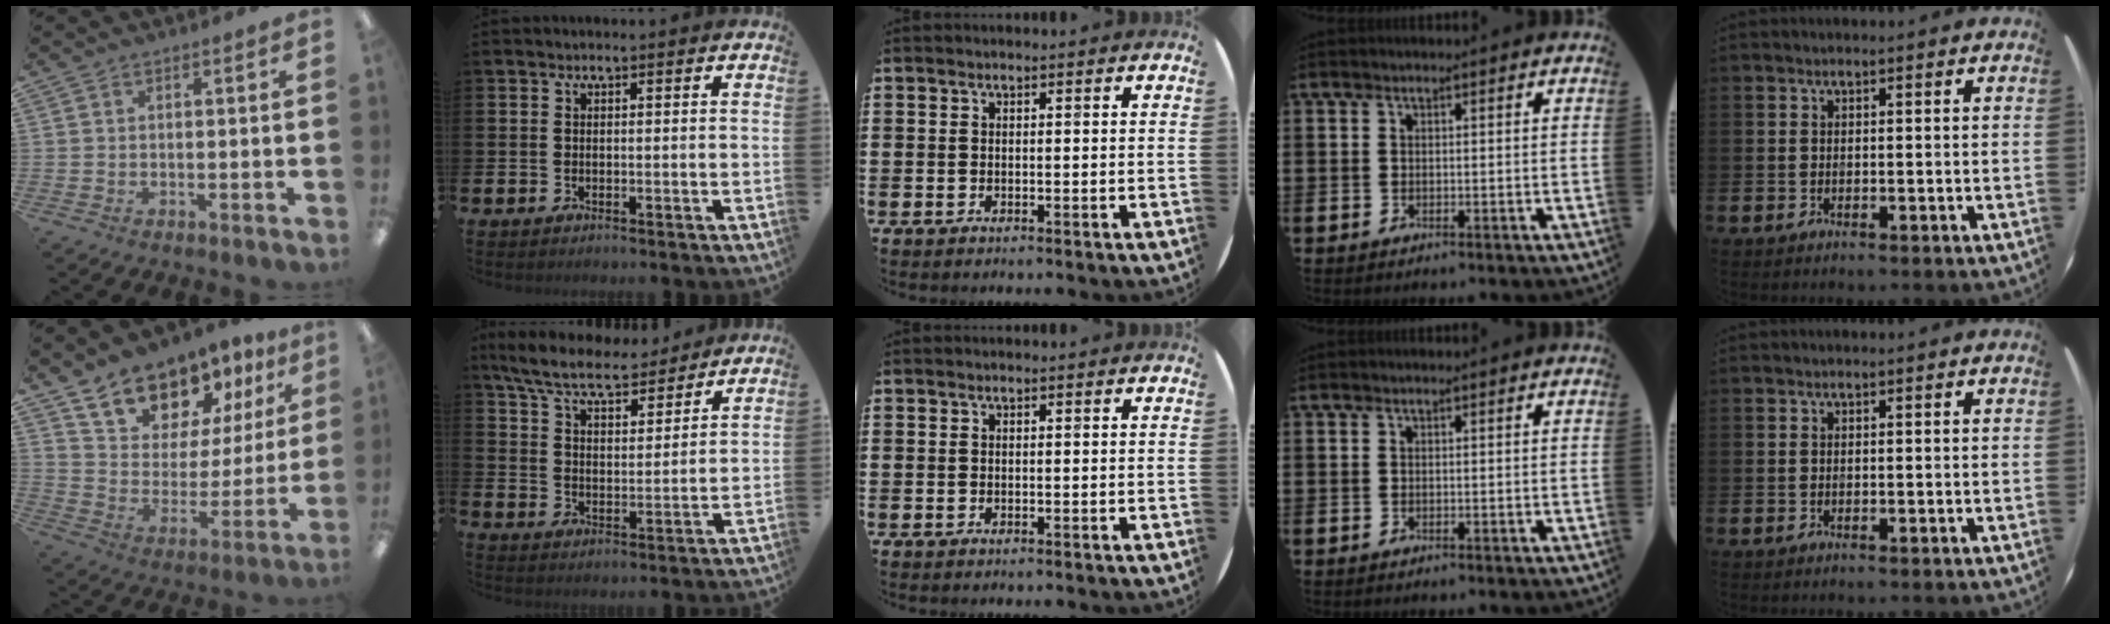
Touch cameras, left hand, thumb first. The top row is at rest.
{"thumb": {"total": 14.3, "force": [12.0, 7.1, 3.2], "torque": [-0.082, -0.091, 0.224]}, "index": {"total": 8.0, "force": [7.3, 1.5, 2.7], "torque": [-0.081, -0.039, 0.130]}}